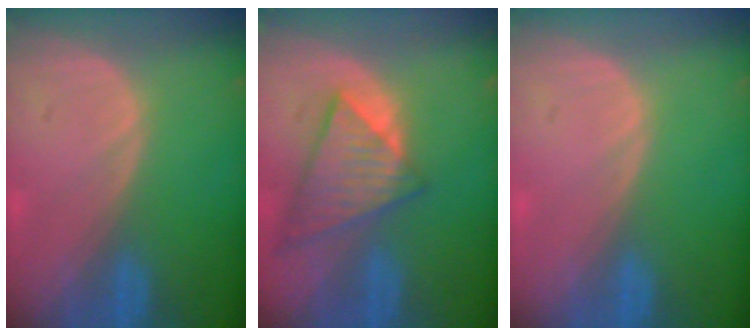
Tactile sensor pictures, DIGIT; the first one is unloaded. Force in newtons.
{"total": 8.8, "press": 7.6, "slide": 4.3}
{"total": 0.0}